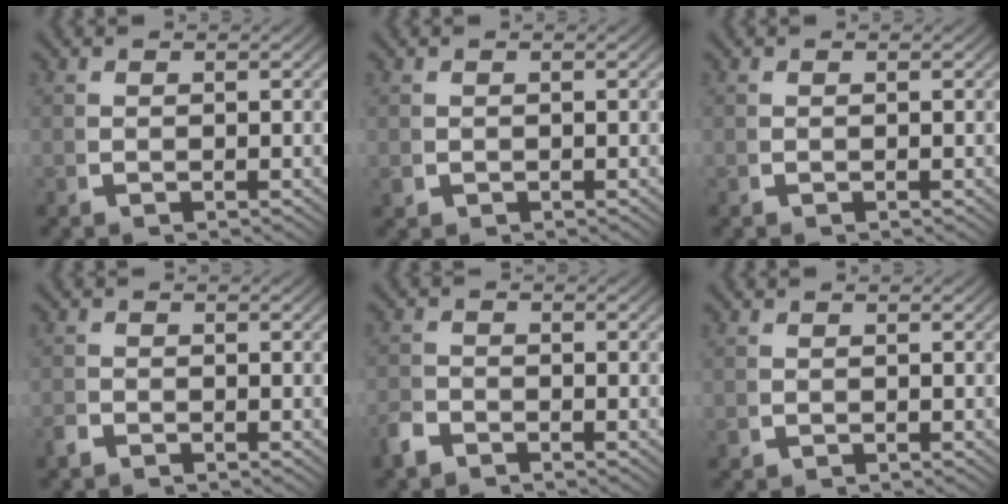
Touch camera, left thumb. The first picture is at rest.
{"total": 0.9, "force": [-0.2, 0.9, 0.2], "torque": [-0.007, -0.002, 0.000]}
{"total": 0.0}
{"total": 0.9, "force": [-0.9, 0.1, 0.1], "torque": [0.002, 0.002, -0.021]}
{"total": 1.6, "force": [-1.5, 0.4, 0.3], "torque": [-0.006, -0.002, -0.031]}
{"total": 0.5, "force": [-0.1, 0.5, 0.1], "torque": [-0.003, -0.001, 0.000]}